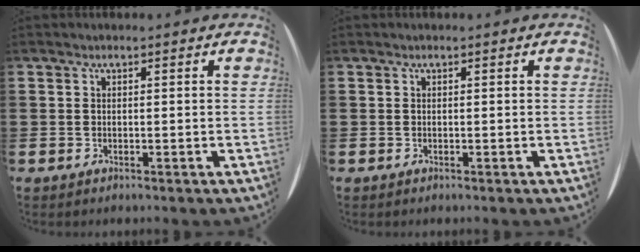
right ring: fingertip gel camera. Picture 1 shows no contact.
{"total": 0.0}